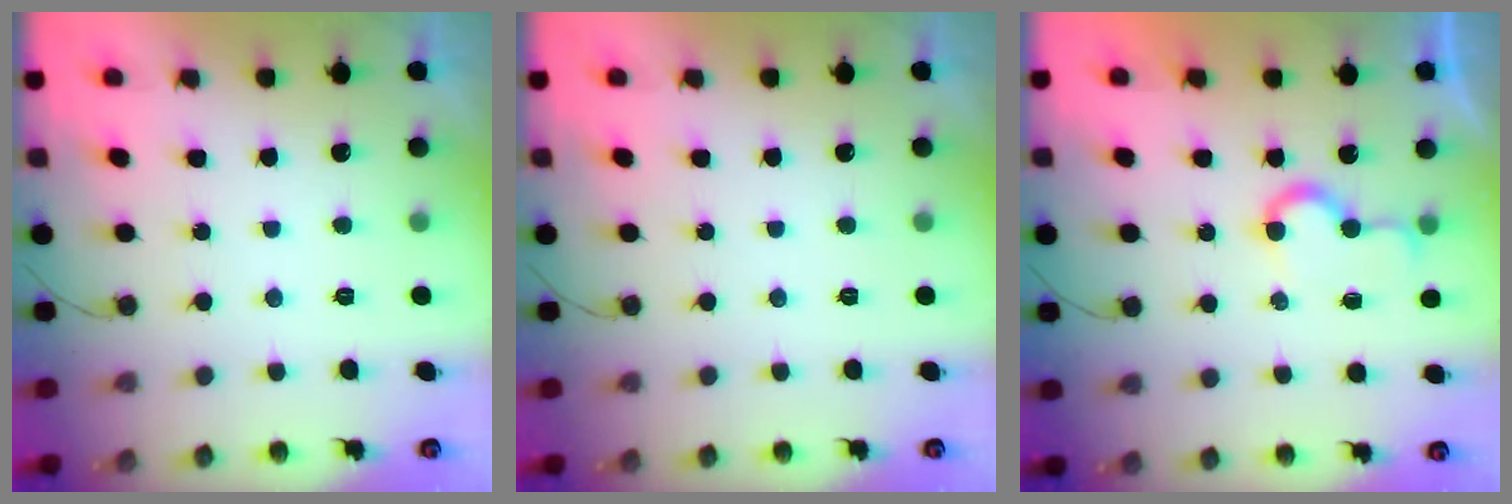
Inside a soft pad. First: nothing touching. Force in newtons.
{"total": 0.0}
{"total": 5.8, "press": 5.8, "slide": 0.6}